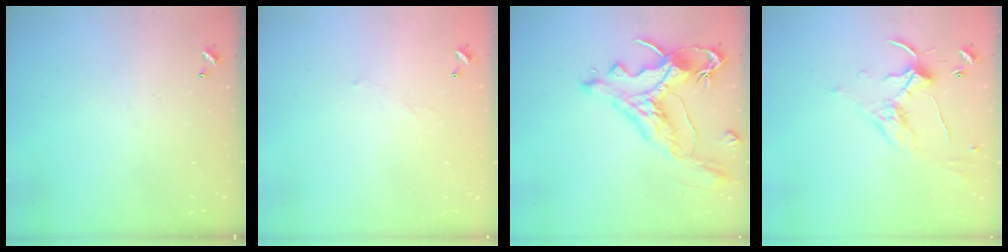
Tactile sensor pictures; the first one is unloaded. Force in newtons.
{"total": 6.0, "press": 6.0, "slide": 0.9}
{"total": 3.8, "press": 3.4, "slide": 1.7}
{"total": 1.2, "press": 0.8, "slide": 0.8}